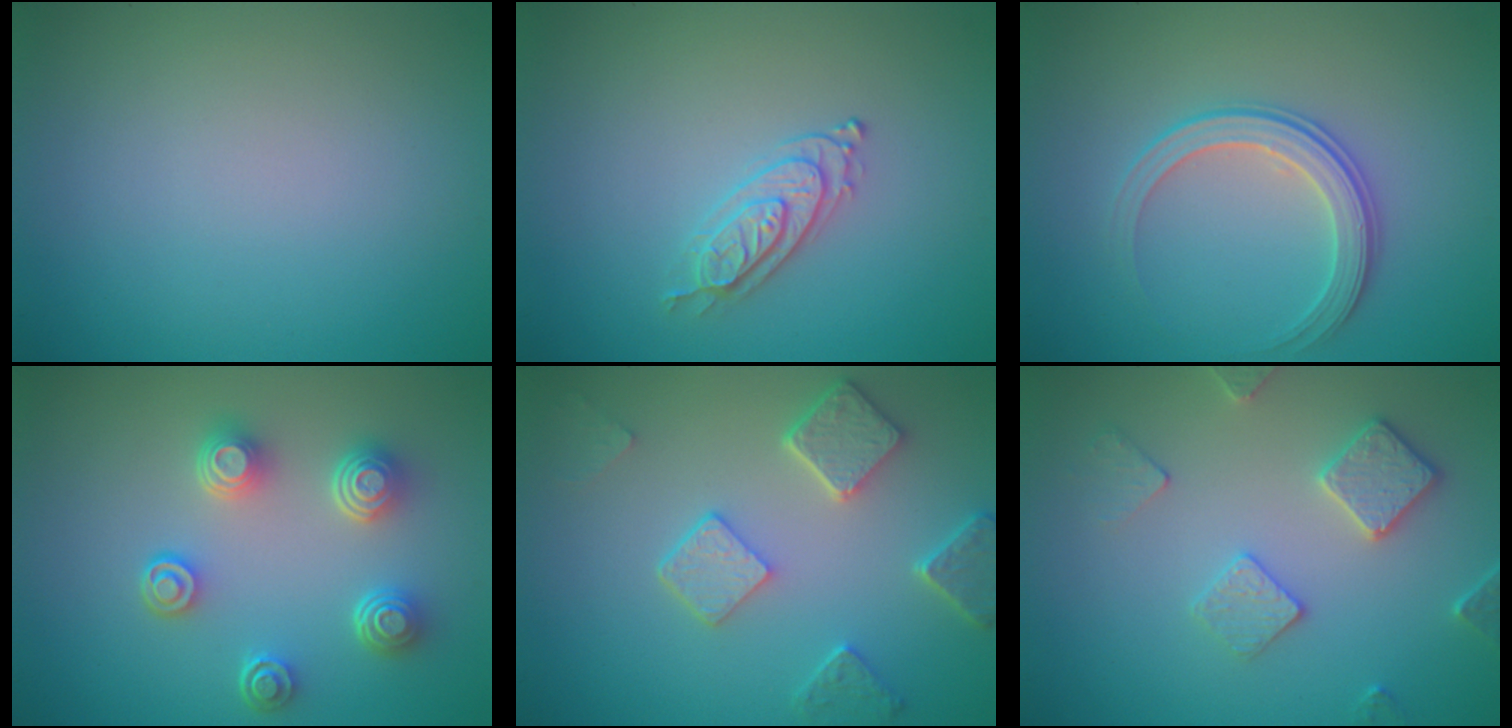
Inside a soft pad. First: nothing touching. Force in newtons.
{"total": 2.2, "press": 2.1, "slide": 0.6}
{"total": 3.0, "press": 2.8, "slide": 0.9}
{"total": 4.5, "press": 3.6, "slide": 2.7}
{"total": 4.7, "press": 3.7, "slide": 2.9}
{"total": 3.3, "press": 3.1, "slide": 0.9}